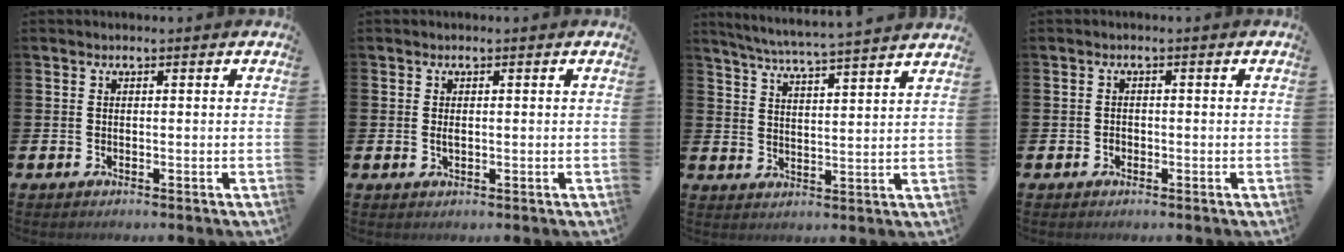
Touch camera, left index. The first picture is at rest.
{"total": 1.0, "force": [0.1, 0.4, 0.9], "torque": [-0.014, 0.001, -0.001]}
{"total": 5.9, "force": [5.7, -0.6, 1.5], "torque": [-0.051, -0.038, 0.098]}
{"total": 0.9, "force": [-0.4, 0.7, 0.2], "torque": [-0.001, 0.002, -0.010]}